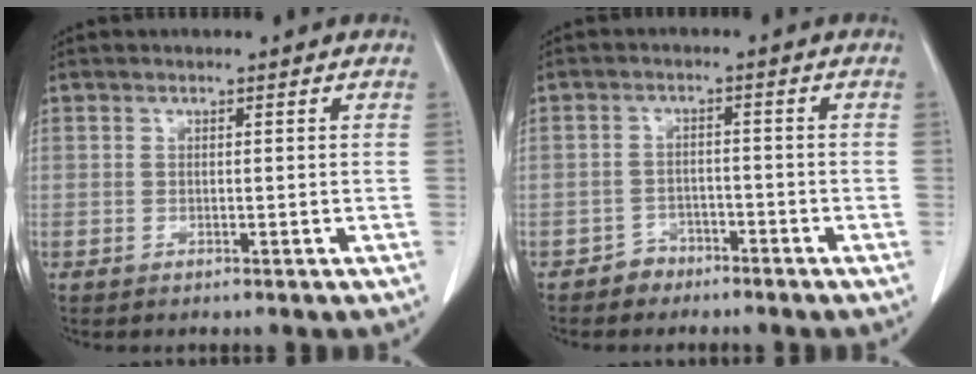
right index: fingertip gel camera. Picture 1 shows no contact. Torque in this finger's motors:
{"motor_torque": [0.10, -0.06, 0.11, 0.01]}